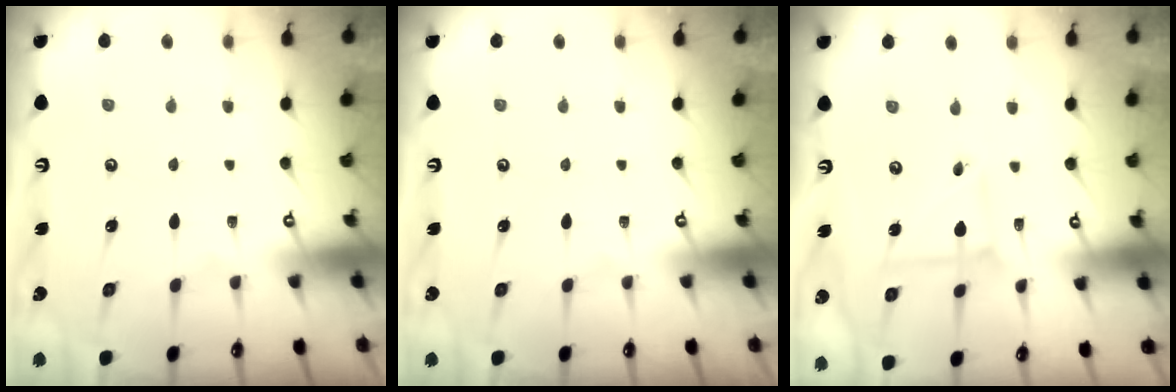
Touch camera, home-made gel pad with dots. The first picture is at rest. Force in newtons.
{"total": 0.0}
{"total": 5.0, "press": 5.0, "slide": 0.4}